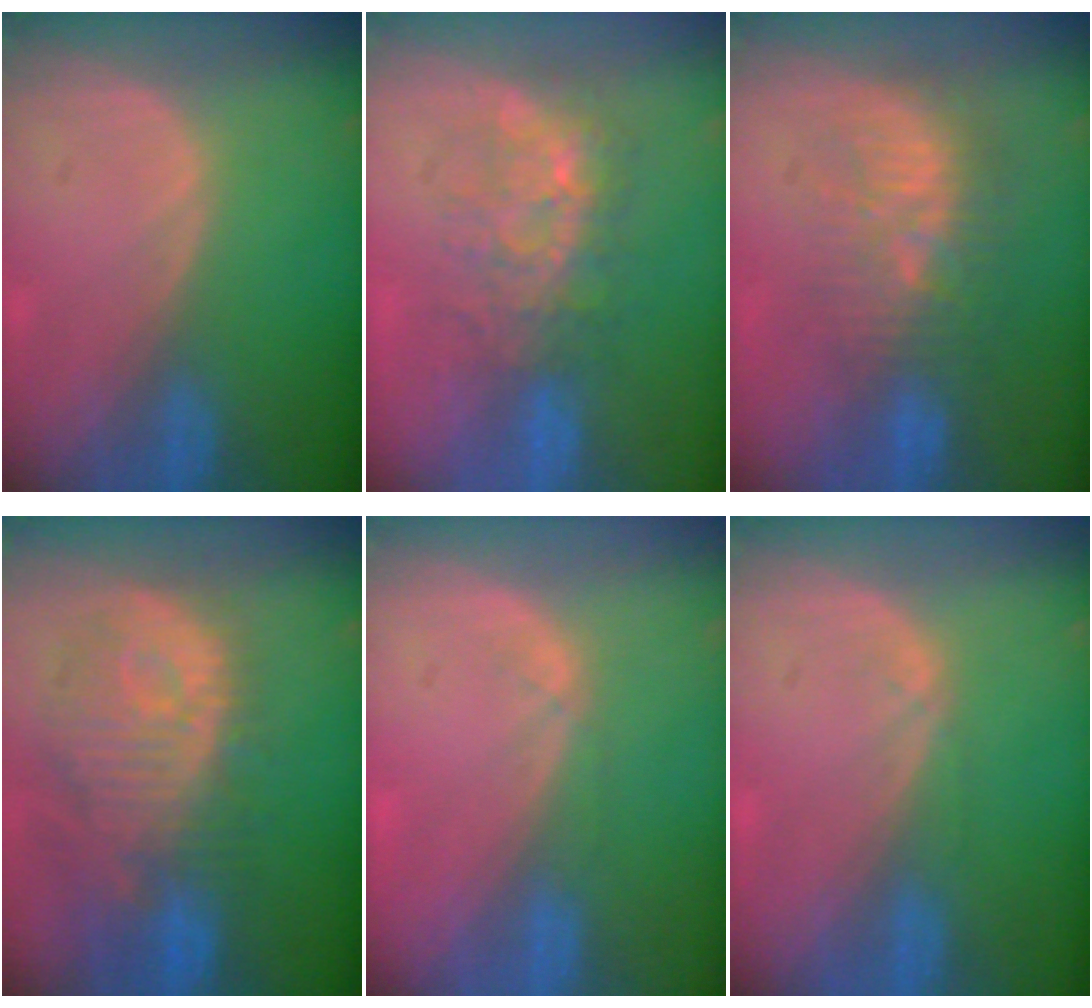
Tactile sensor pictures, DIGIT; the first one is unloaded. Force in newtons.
{"total": 7.6, "press": 7.1, "slide": 2.8}
{"total": 9.1, "press": 8.7, "slide": 2.7}
{"total": 12.5, "press": 11.1, "slide": 5.7}
{"total": 1.4, "press": 1.3, "slide": 0.5}
{"total": 0.9, "press": 0.8, "slide": 0.2}